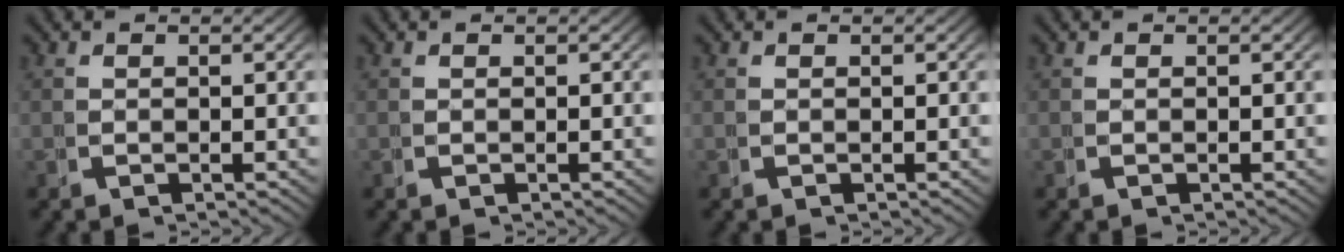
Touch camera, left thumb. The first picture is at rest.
{"total": 0.0}
{"total": 0.0}
{"total": 0.0}